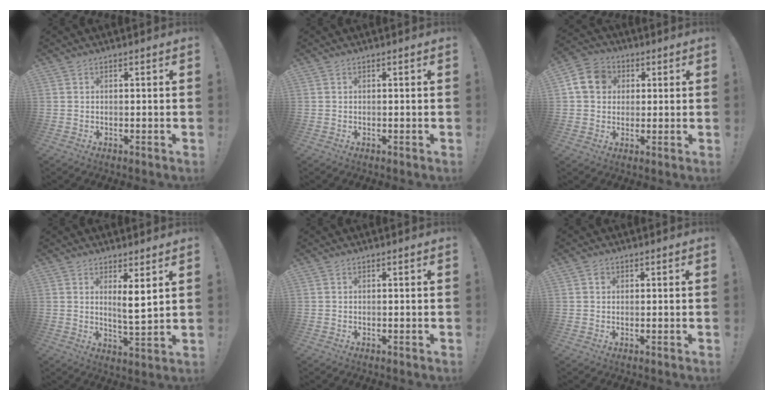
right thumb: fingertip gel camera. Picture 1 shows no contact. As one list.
[{"total": 0.0}, {"total": 10.0, "force": [2.4, 8.4, 4.9], "torque": [-0.076, 0.008, 0.054]}, {"total": 5.6, "force": [2.9, 0.6, 4.8], "torque": [-0.071, -0.024, 0.046]}, {"total": 0.0}, {"total": 1.2, "force": [0.4, 1.1, 0.3], "torque": [0.002, -0.001, 0.006]}]